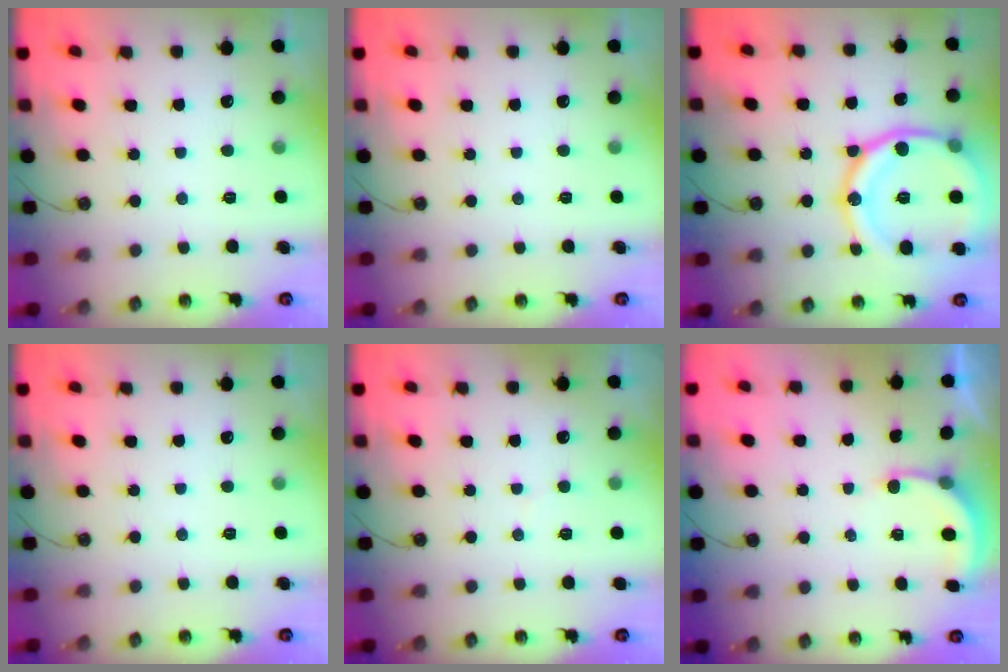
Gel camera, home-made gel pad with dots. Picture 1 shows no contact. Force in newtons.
{"total": 0.0}
{"total": 21.9, "press": 21.8, "slide": 2.3}
{"total": 0.0}
{"total": 3.0, "press": 3.0, "slide": 0.3}
{"total": 2.9, "press": 2.9, "slide": 0.2}